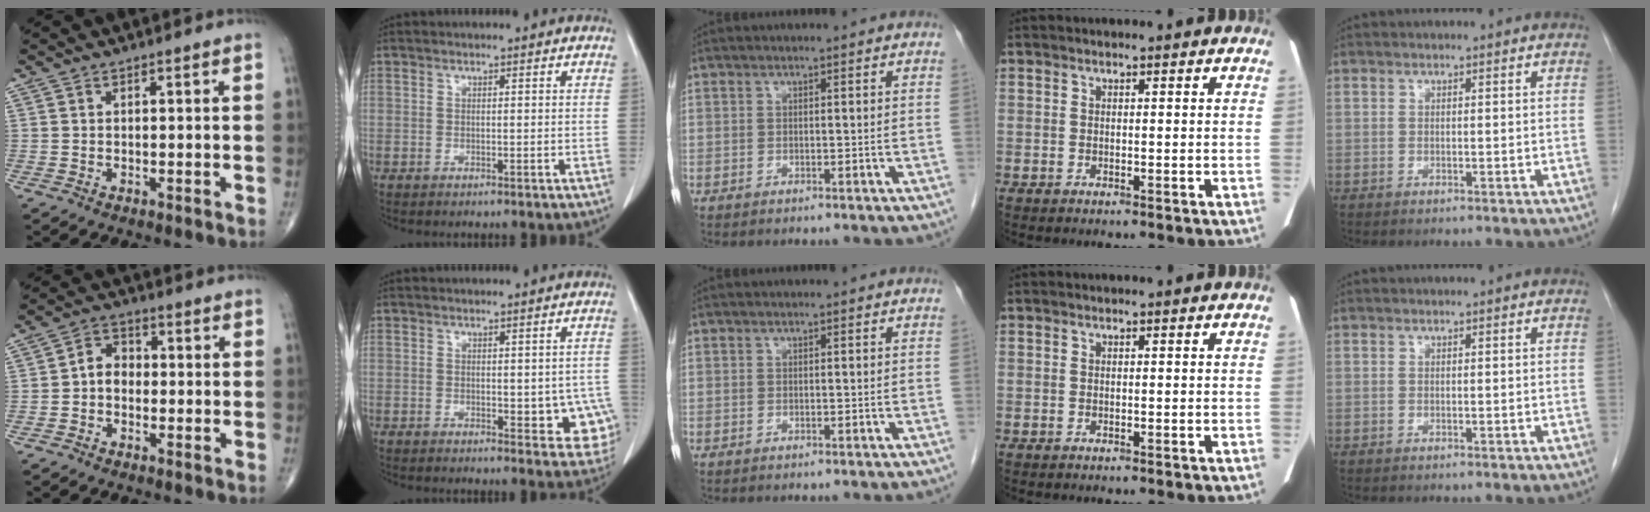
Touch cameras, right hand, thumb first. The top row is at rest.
{"thumb": {"total": 4.8, "force": [-0.7, 3.8, 2.8], "torque": [-0.029, 0.021, -0.025]}, "index": {"total": 7.1, "force": [-1.2, 3.5, 6.1], "torque": [-0.043, 0.000, -0.008]}}